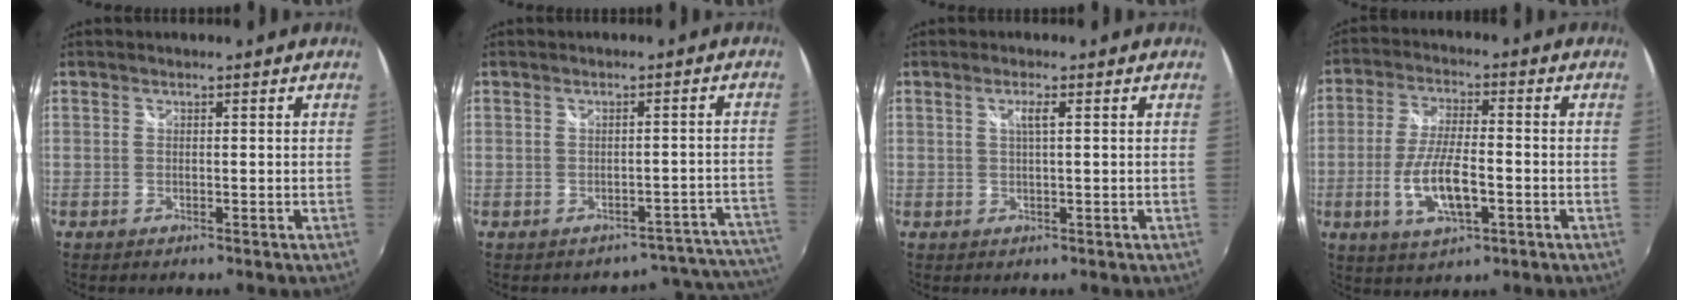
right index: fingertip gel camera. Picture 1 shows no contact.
{"total": 10.2, "force": [-9.7, 3.0, 1.0], "torque": [0.017, 0.034, -0.108]}
{"total": 1.6, "force": [0.5, -0.2, 1.5], "torque": [-0.027, -0.001, 0.007]}
{"total": 10.4, "force": [-3.1, 3.4, 9.3], "torque": [-0.186, -0.007, -0.056]}